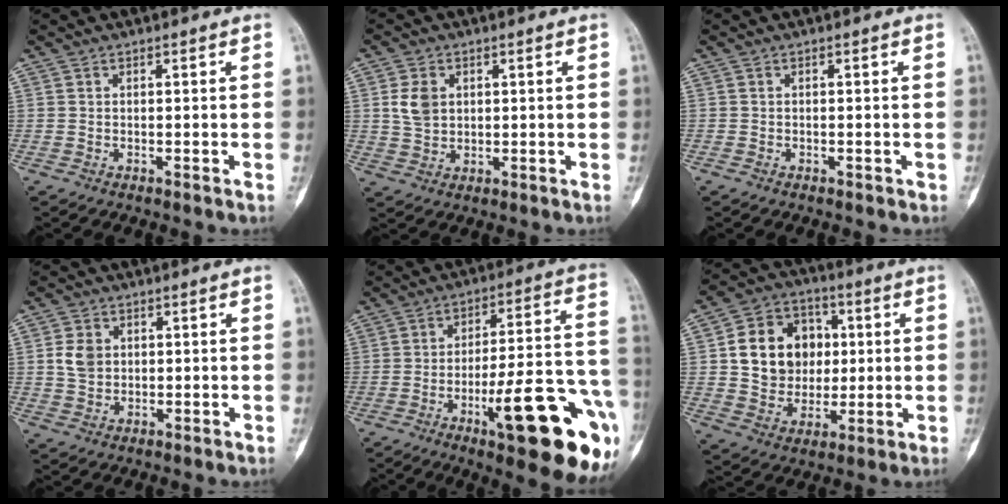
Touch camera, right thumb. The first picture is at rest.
{"total": 5.4, "force": [1.2, 4.1, 3.3], "torque": [-0.047, -0.004, 0.025]}
{"total": 0.6, "force": [-0.4, 0.5, 0.2], "torque": [0.000, 0.002, -0.009]}
{"total": 4.7, "force": [0.7, 3.8, 2.6], "torque": [-0.033, -0.001, 0.013]}
{"total": 25.1, "force": [-10.3, 6.0, 22.1], "torque": [-0.235, 0.048, -0.138]}
{"total": 15.6, "force": [2.0, 13.1, 8.2], "torque": [-0.093, 0.013, 0.040]}